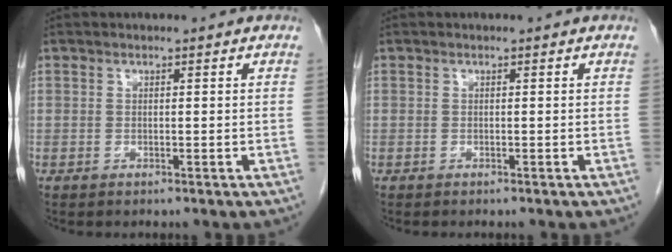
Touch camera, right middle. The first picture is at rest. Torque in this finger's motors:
{"motor_torque": [0.20, -0.01, -0.05, 0.01]}